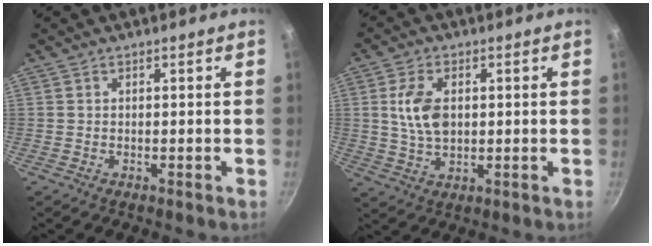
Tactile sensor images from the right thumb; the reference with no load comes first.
{"total": 8.2, "force": [1.3, 5.1, 6.3], "torque": [-0.111, -0.003, 0.025]}